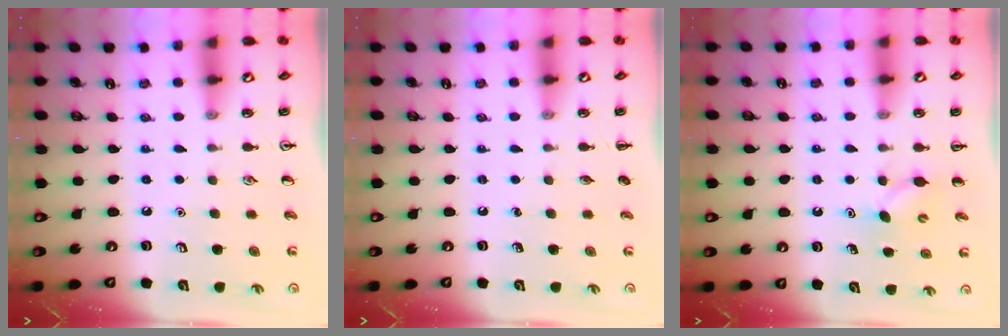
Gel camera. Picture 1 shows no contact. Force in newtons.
{"total": 0.0}
{"total": 4.1, "press": 3.9, "slide": 1.3}